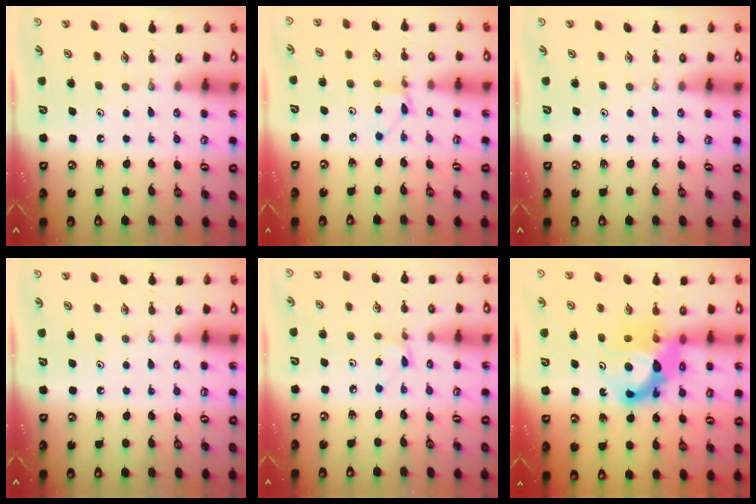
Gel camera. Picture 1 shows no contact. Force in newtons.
{"total": 4.5, "press": 4.4, "slide": 0.6}
{"total": 0.0}
{"total": 0.0}
{"total": 1.7, "press": 1.7, "slide": 0.0}
{"total": 12.3, "press": 12.2, "slide": 1.1}